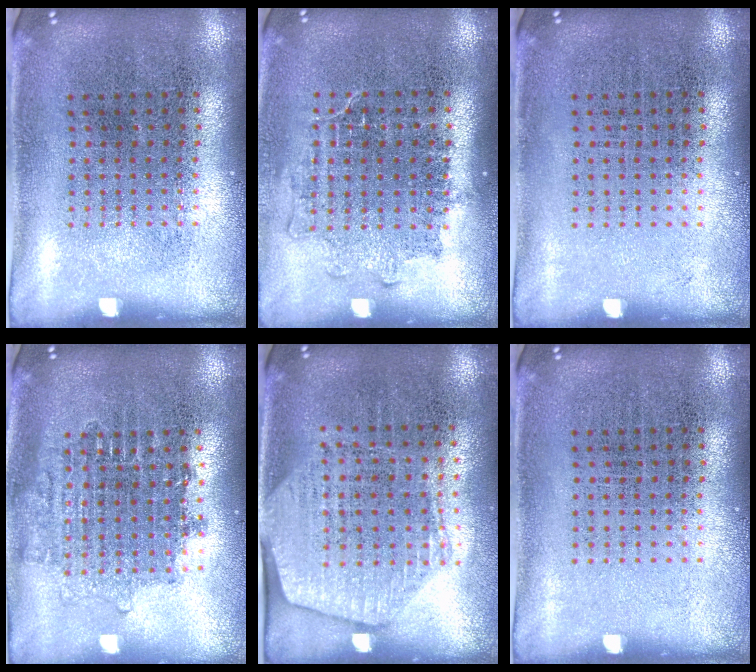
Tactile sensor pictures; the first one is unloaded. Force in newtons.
{"total": 1.2, "press": 1.1, "slide": 0.6}
{"total": 0.0}
{"total": 1.6, "press": 1.3, "slide": 0.9}
{"total": 1.7, "press": 1.5, "slide": 0.8}
{"total": 0.0}